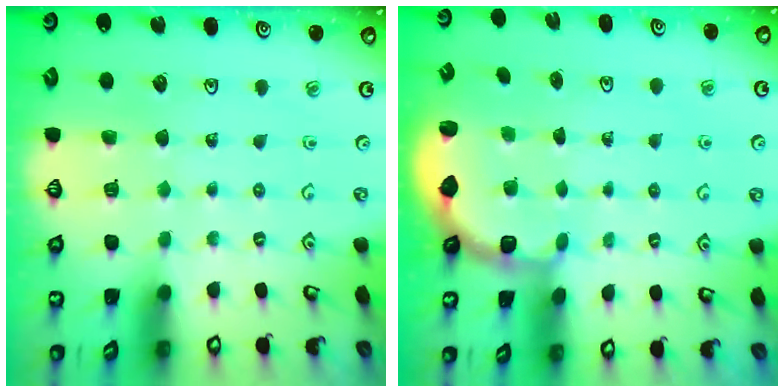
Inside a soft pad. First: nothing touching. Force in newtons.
{"total": 2.7, "press": 2.2, "slide": 1.5}